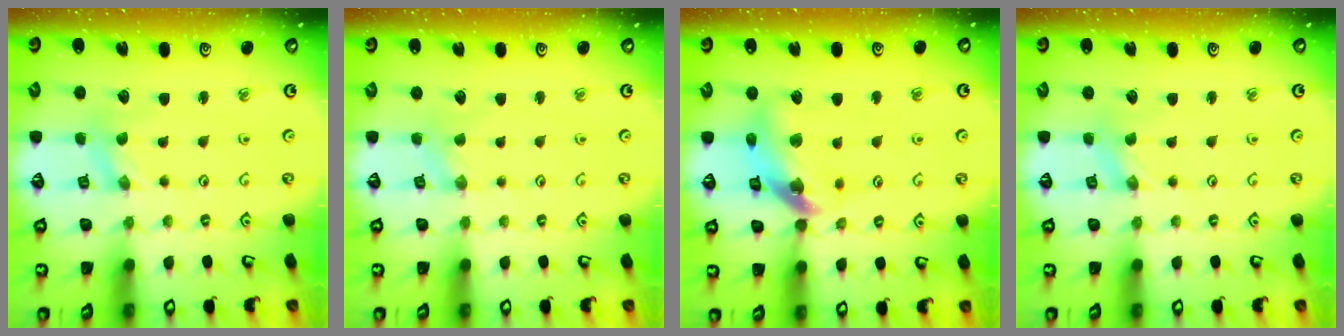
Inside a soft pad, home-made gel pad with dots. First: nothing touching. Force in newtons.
{"total": 1.2, "press": 1.1, "slide": 0.3}
{"total": 14.2, "press": 14.1, "slide": 1.9}
{"total": 0.0}